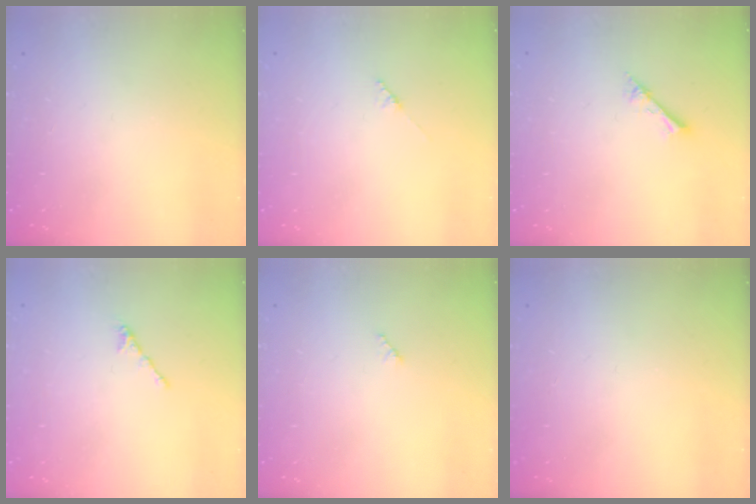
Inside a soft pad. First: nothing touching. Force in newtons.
{"total": 1.8, "press": 1.7, "slide": 0.3}
{"total": 2.1, "press": 2.1, "slide": 0.2}
{"total": 1.7, "press": 1.6, "slide": 0.5}
{"total": 2.5, "press": 2.5, "slide": 0.3}
{"total": 0.0}